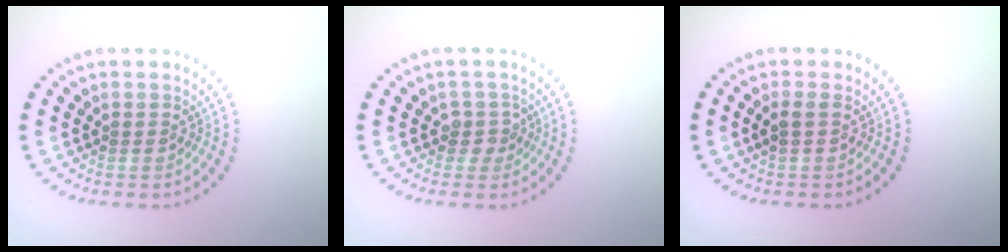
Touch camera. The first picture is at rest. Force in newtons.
{"total": 1.8, "press": 1.3, "slide": 1.2}
{"total": 0.9, "press": 0.8, "slide": 0.2}